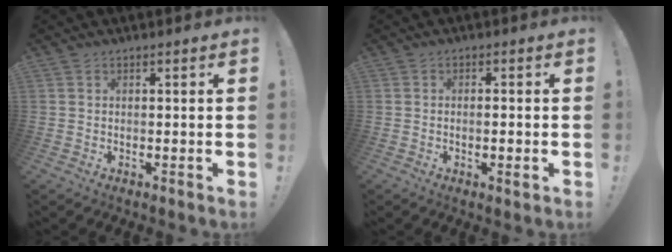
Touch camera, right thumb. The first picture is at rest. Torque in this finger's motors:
{"motor_torque": [-0.26, -0.12, 0.01, -0.13, -0.01]}